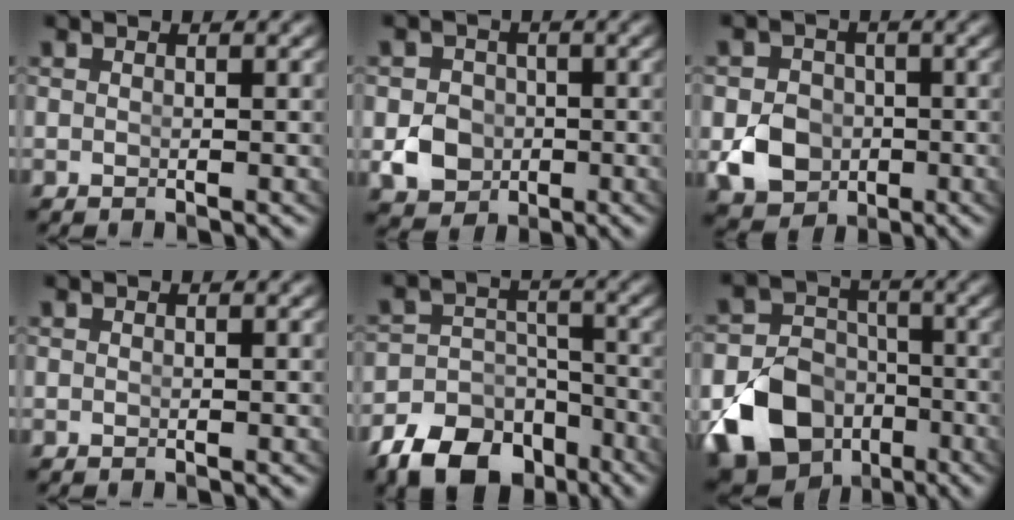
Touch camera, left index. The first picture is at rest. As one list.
[{"total": 4.1, "force": [-1.2, 3.5, 1.6], "torque": [-0.017, -0.018, -0.014]}, {"total": 5.5, "force": [-1.9, 4.7, 2.2], "torque": [-0.031, -0.028, -0.023]}, {"total": 0.0}, {"total": 9.4, "force": [-6.9, 5.5, 3.2], "torque": [-0.035, -0.029, -0.108]}, {"total": 14.7, "force": [-6.5, 12.2, 4.9], "torque": [-0.102, -0.057, -0.103]}]